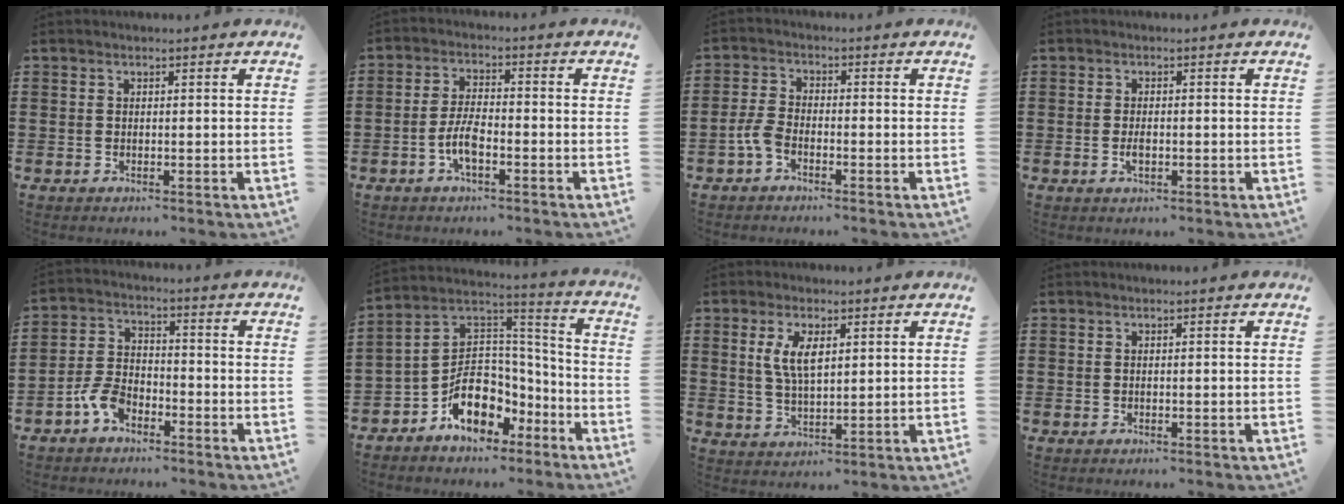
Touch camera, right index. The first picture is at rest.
{"total": 5.0, "force": [-2.1, 1.8, 4.2], "torque": [-0.099, -0.002, -0.045]}
{"total": 3.4, "force": [-2.0, 1.4, 2.3], "torque": [-0.071, -0.008, -0.044]}
{"total": 1.9, "force": [-0.5, 0.7, 1.6], "torque": [-0.030, -0.002, -0.008]}
{"total": 5.9, "force": [-3.7, 3.1, 3.4], "torque": [-0.092, 0.005, -0.075]}
{"total": 9.7, "force": [-4.6, 7.1, 4.7], "torque": [-0.096, 0.005, -0.080]}
{"total": 5.3, "force": [1.8, 2.3, 4.5], "torque": [-0.095, 0.006, 0.030]}
{"total": 0.0}